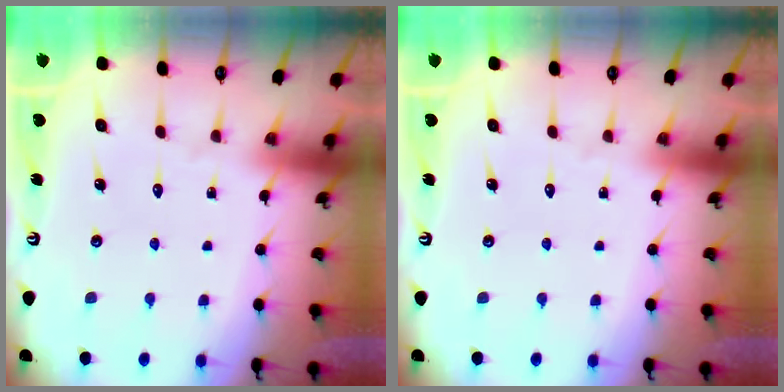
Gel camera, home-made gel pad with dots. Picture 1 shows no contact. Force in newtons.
{"total": 0.0}